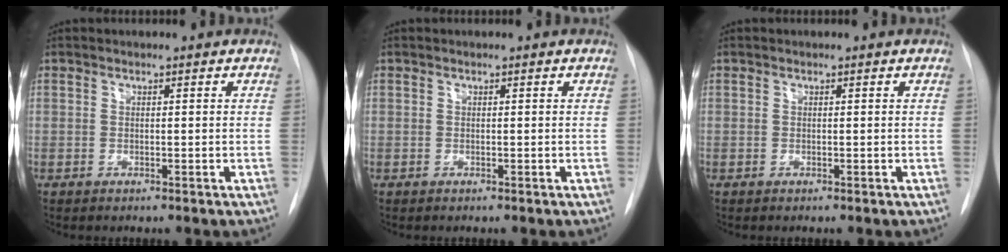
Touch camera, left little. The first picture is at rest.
{"total": 0.0}
{"total": 0.0}